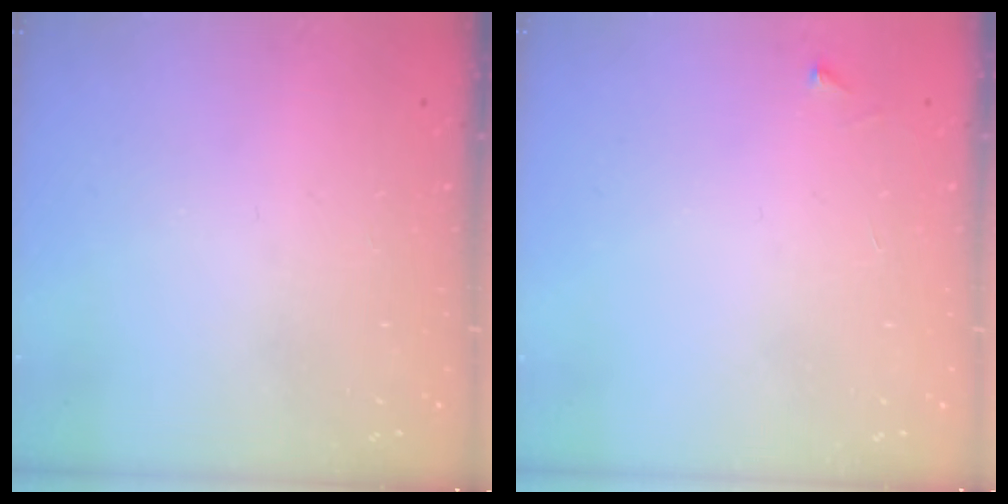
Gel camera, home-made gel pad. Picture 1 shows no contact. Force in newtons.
{"total": 2.5, "press": 2.5, "slide": 0.3}